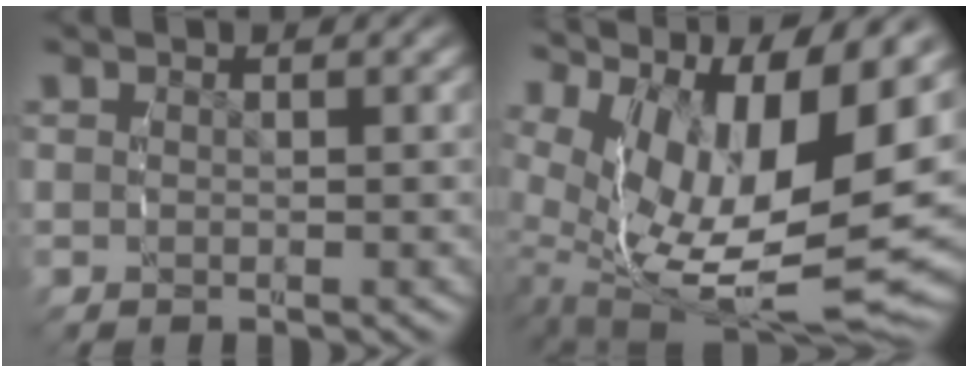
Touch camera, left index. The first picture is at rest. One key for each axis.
{"total": 17.3, "fx": -0.4, "fy": 10.1, "fz": 14.1, "tx": -0.244, "ty": -0.022, "tz": 0.007}